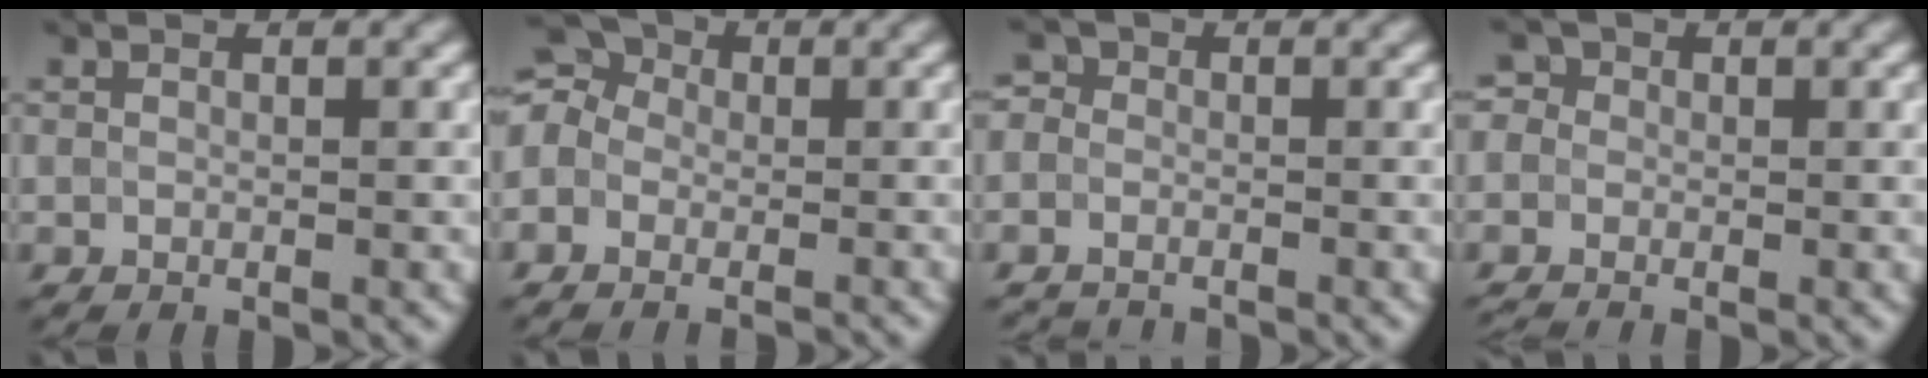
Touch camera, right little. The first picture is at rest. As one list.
[{"total": 6.6, "force": [-2.0, 5.6, 2.8], "torque": [-0.045, 0.025, -0.070]}, {"total": 3.3, "force": [-1.6, 2.8, 0.6], "torque": [0.011, 0.019, -0.049]}, {"total": 3.3, "force": [-0.5, 3.0, 1.3], "torque": [-0.024, 0.022, -0.039]}]